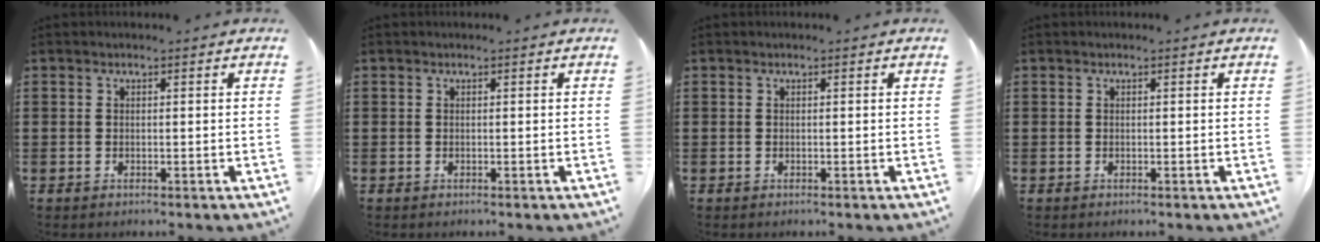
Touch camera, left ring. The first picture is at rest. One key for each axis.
{"total": 0.0}
{"total": 0.0}
{"total": 0.0}